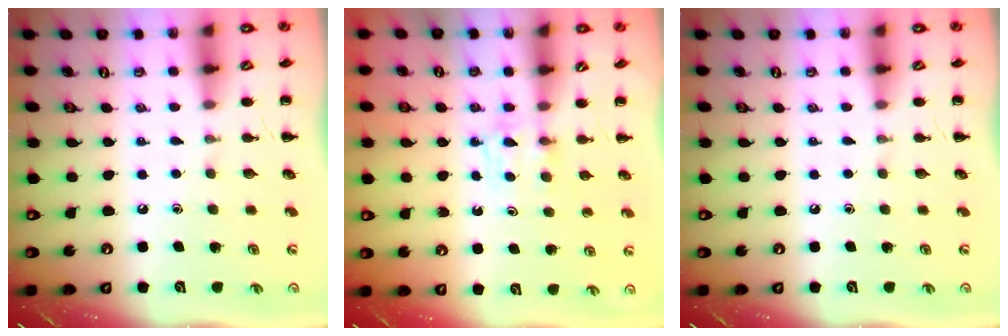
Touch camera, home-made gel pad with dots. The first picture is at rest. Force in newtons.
{"total": 4.0, "press": 3.7, "slide": 1.4}
{"total": 0.0}